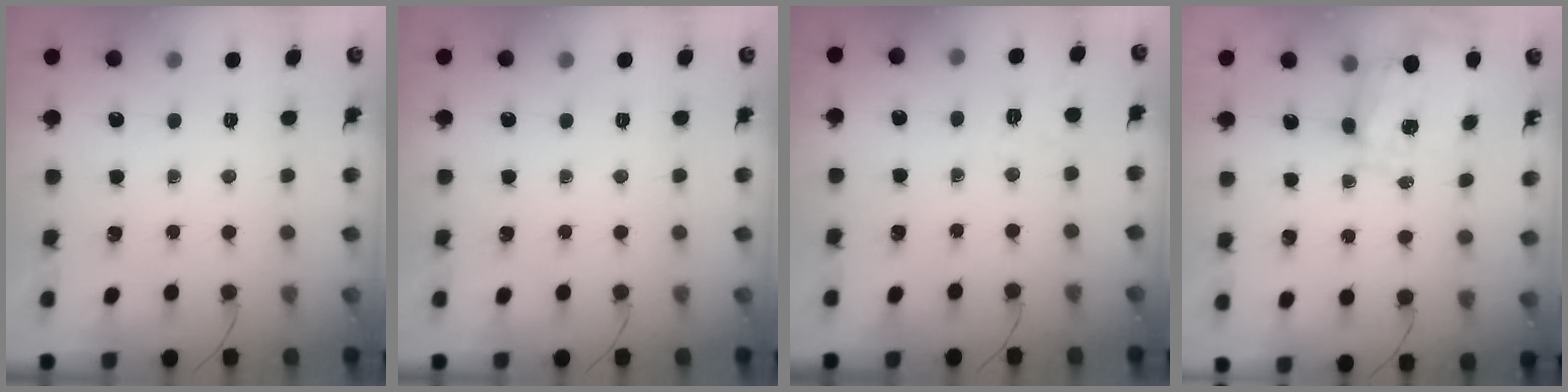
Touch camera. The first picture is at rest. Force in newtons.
{"total": 0.0}
{"total": 5.0, "press": 4.5, "slide": 2.2}
{"total": 1.3, "press": 1.2, "slide": 0.5}